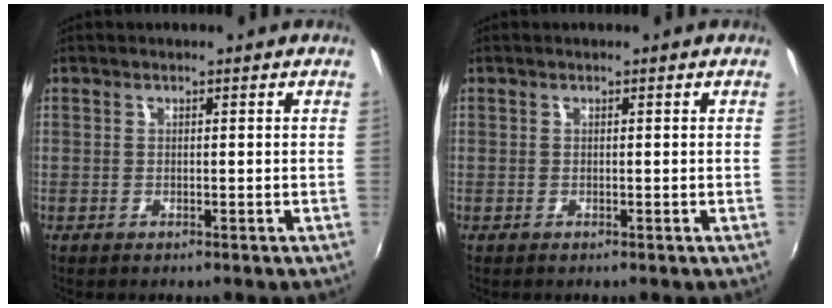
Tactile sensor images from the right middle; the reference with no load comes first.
{"total": 0.0}